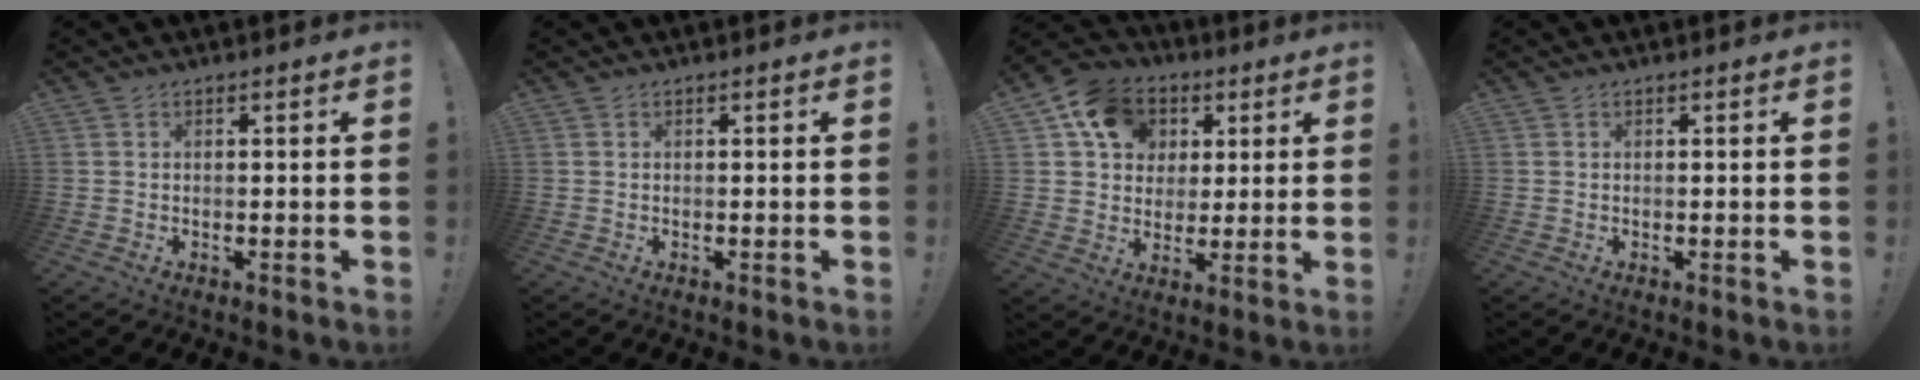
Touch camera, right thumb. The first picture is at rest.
{"total": 0.0}
{"total": 14.0, "force": [5.3, 11.5, 5.8], "torque": [-0.077, -0.016, 0.104]}
{"total": 0.0}